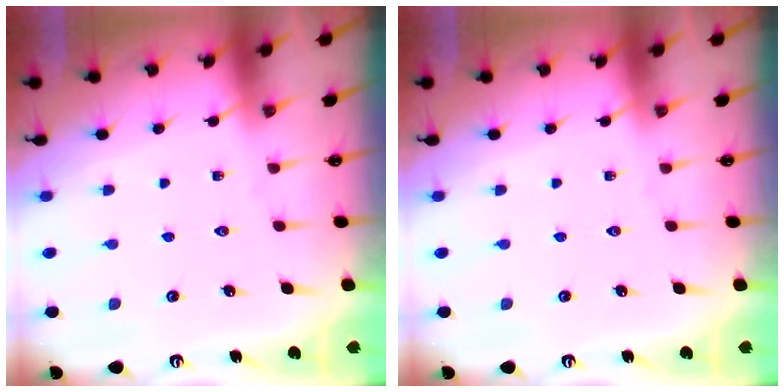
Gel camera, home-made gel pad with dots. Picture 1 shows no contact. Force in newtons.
{"total": 0.0}